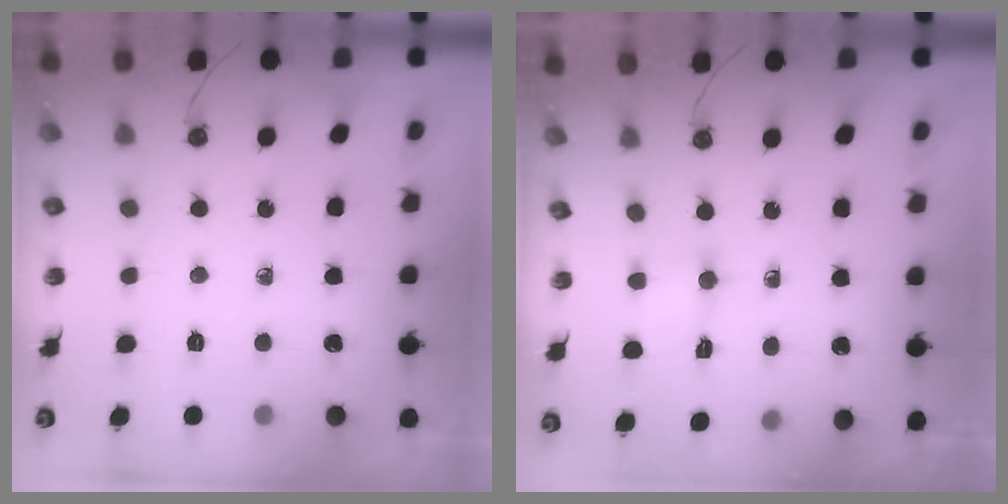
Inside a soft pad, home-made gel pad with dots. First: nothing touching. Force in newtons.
{"total": 3.5, "press": 3.4, "slide": 0.8}